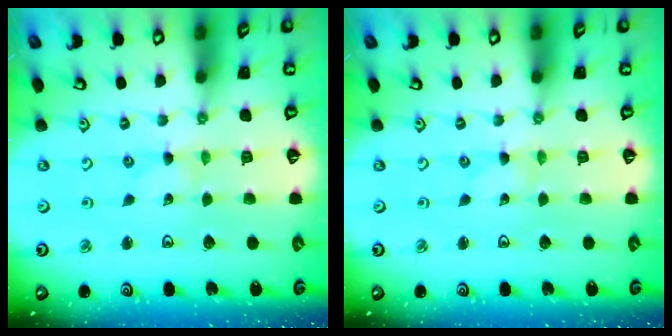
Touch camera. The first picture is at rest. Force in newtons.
{"total": 0.0}